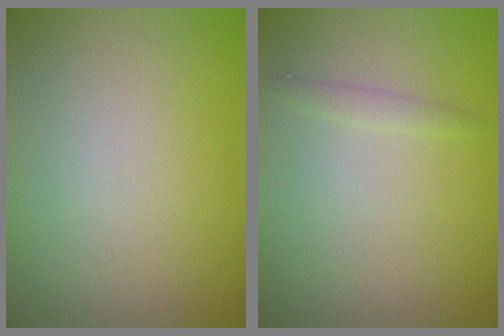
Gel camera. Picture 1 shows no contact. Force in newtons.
{"total": 0.8, "press": 0.8, "slide": 0.1}